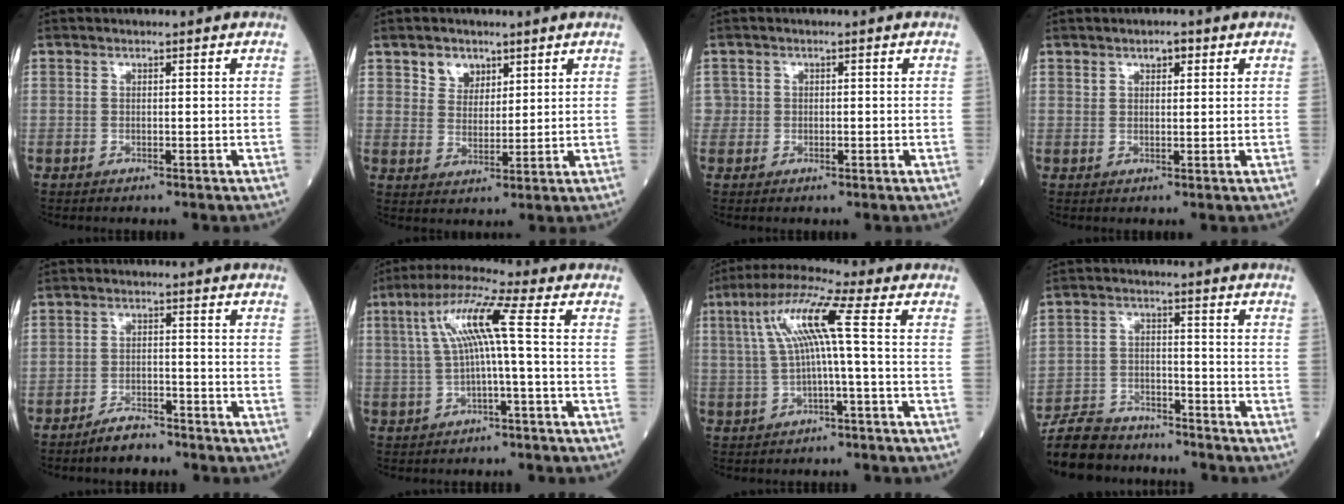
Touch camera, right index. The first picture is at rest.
{"total": 4.1, "force": [2.7, 2.9, 1.3], "torque": [-0.023, 0.002, 0.052]}
{"total": 1.6, "force": [-0.2, 1.6, 0.1], "torque": [0.007, 0.005, -0.005]}
{"total": 2.1, "force": [1.3, 1.0, 1.3], "torque": [-0.019, 0.002, 0.020]}
{"total": 3.9, "force": [-3.5, 1.1, 1.4], "torque": [-0.028, 0.000, -0.062]}
{"total": 8.4, "force": [0.8, -0.3, 8.4], "torque": [-0.165, 0.028, 0.017]}
{"total": 9.0, "force": [1.0, -0.3, 9.0], "torque": [-0.177, 0.029, 0.021]}
{"total": 11.3, "force": [-10.4, 3.8, 2.2], "torque": [-0.039, 0.015, -0.176]}